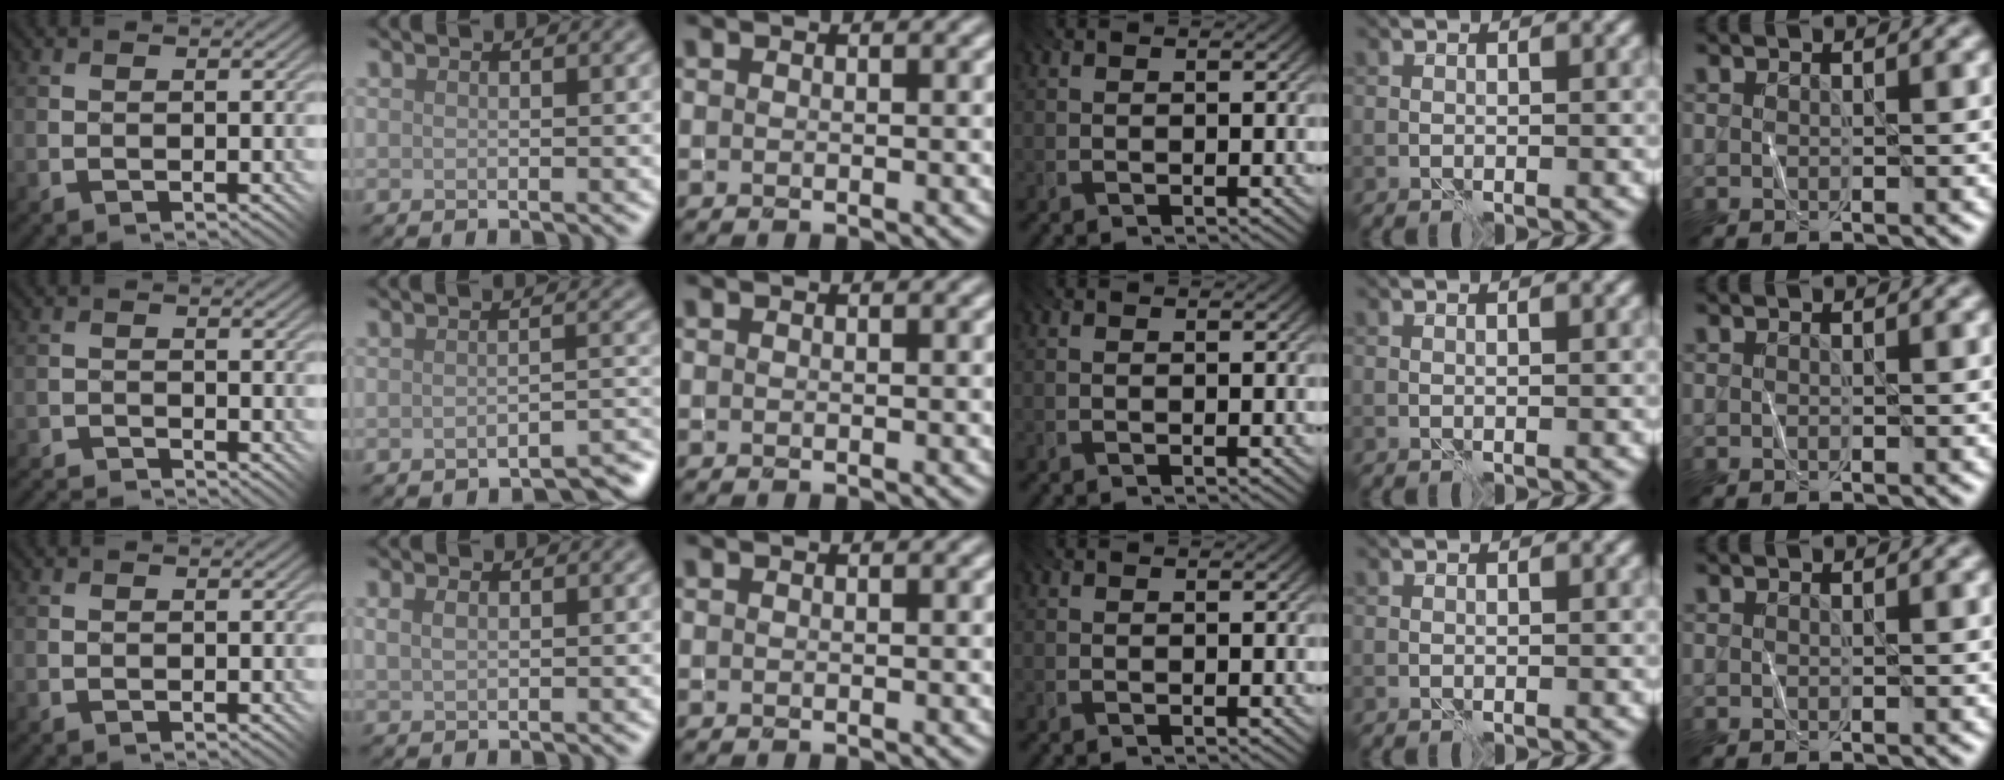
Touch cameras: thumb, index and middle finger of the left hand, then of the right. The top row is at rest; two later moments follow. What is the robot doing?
{"motion": "fold", "object": "shorts"}